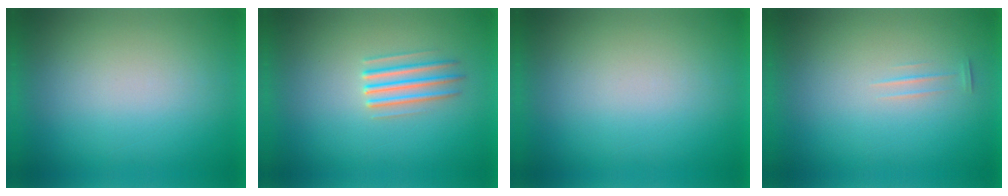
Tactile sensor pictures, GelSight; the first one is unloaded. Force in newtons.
{"total": 2.8}
{"total": 0.0}
{"total": 1.3}